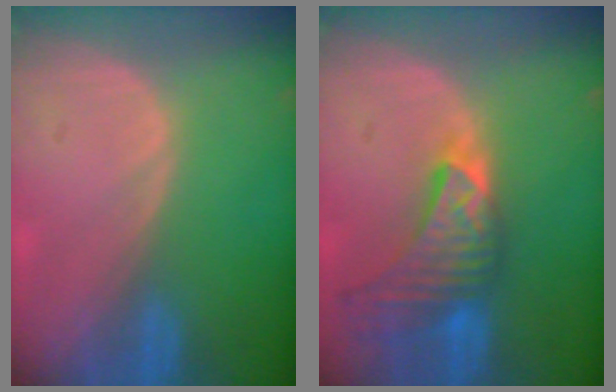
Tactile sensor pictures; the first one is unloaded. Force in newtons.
{"total": 9.0, "press": 8.2, "slide": 3.8}